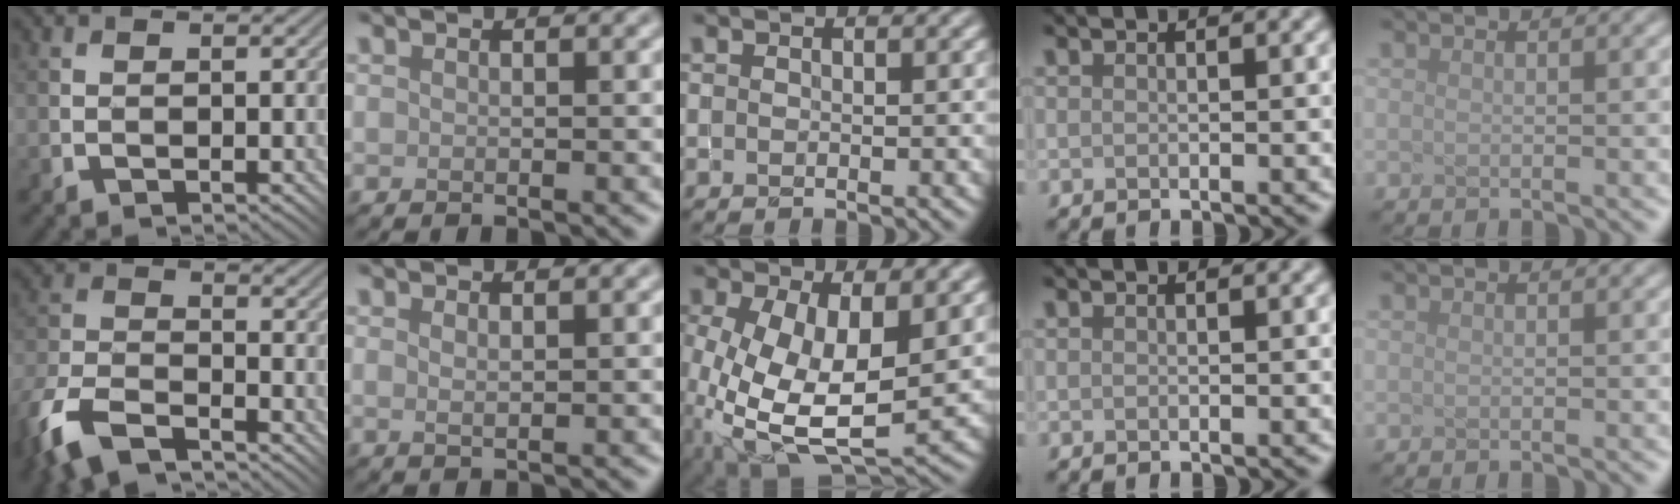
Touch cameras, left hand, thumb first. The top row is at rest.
{"thumb": {"total": 9.8, "force": [-7.2, 4.1, 5.1], "torque": [-0.126, -0.013, -0.149]}, "index": {"total": 0.8, "force": [0.4, 0.2, 0.7], "torque": [-0.013, -0.002, 0.007]}, "middle": {"total": 10.7, "force": [-1.7, 5.3, 9.1], "torque": [-0.201, -0.026, -0.023]}}